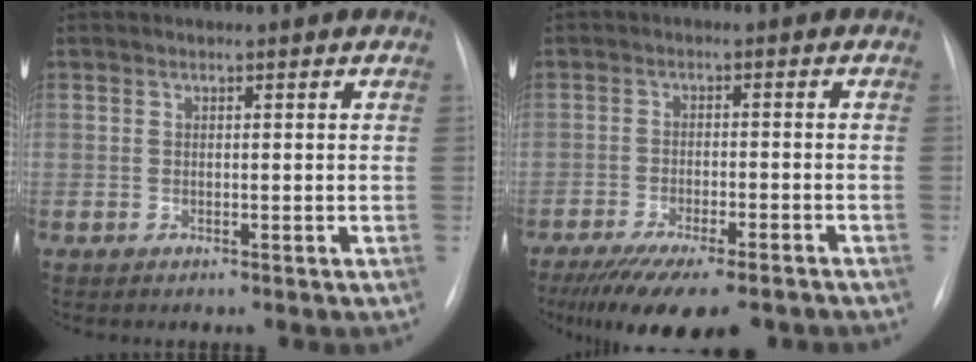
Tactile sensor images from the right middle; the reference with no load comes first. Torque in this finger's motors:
{"motor_torque": [1.10, -1.04, 0.27, 0.08]}